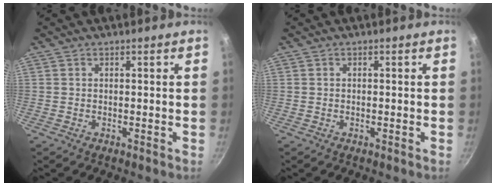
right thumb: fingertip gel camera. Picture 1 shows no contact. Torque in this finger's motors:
{"motor_torque": [-0.30, -0.05, -0.14, 0.15, -0.03]}